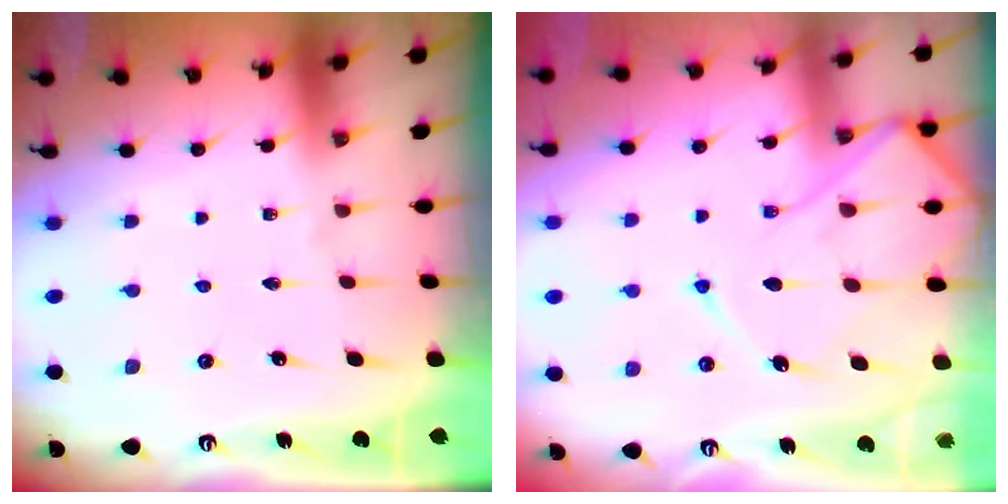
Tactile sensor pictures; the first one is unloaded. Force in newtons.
{"total": 13.4, "press": 13.4, "slide": 1.5}